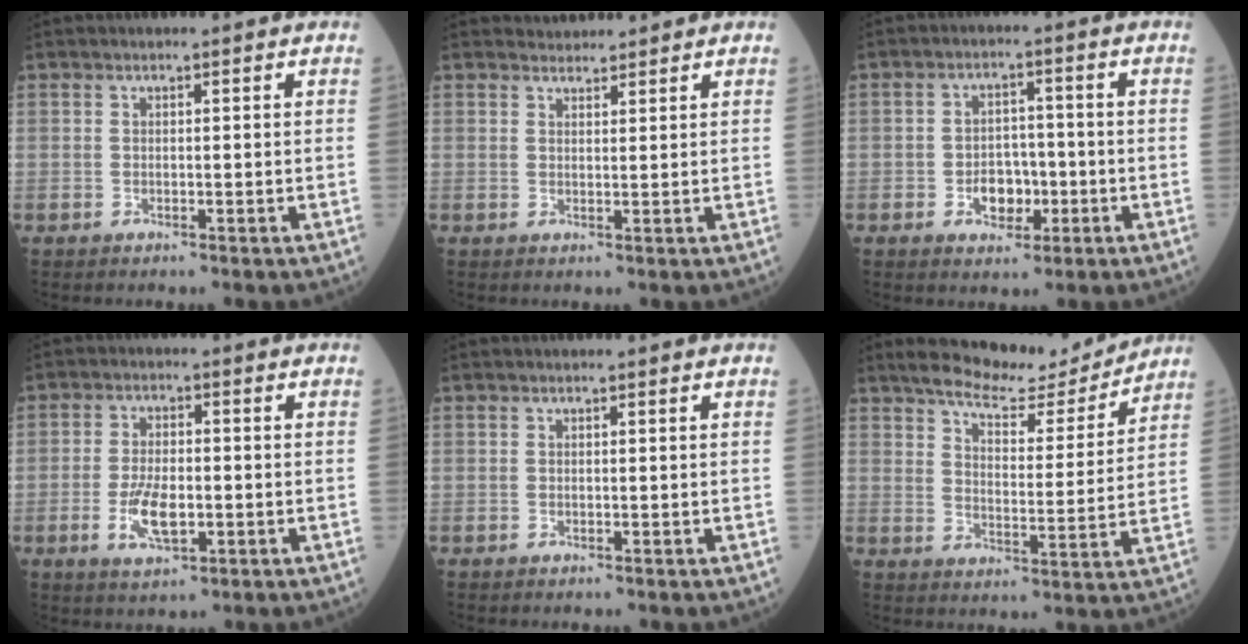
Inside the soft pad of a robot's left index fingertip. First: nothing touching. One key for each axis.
{"total": 2.0, "fx": 1.9, "fy": 0.4, "fz": -0.3, "tx": -0.001, "ty": 0.011, "tz": 0.034}
{"total": 5.0, "fx": -1.7, "fy": 3.3, "fz": 3.3, "tx": -0.054, "ty": 0.008, "tz": -0.024}
{"total": 6.3, "fx": -1.8, "fy": 2.4, "fz": 5.5, "tx": -0.115, "ty": -0.005, "tz": -0.029}
{"total": 0.0}
{"total": 11.1, "fx": 10.5, "fy": 1.6, "fz": 3.0, "tx": -0.050, "ty": -0.006, "tz": 0.157}